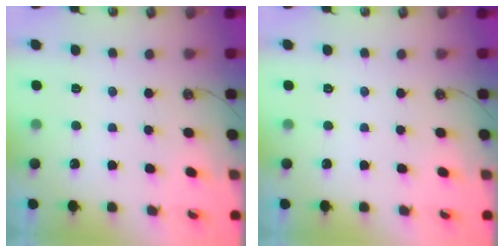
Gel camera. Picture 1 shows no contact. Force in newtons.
{"total": 0.0}